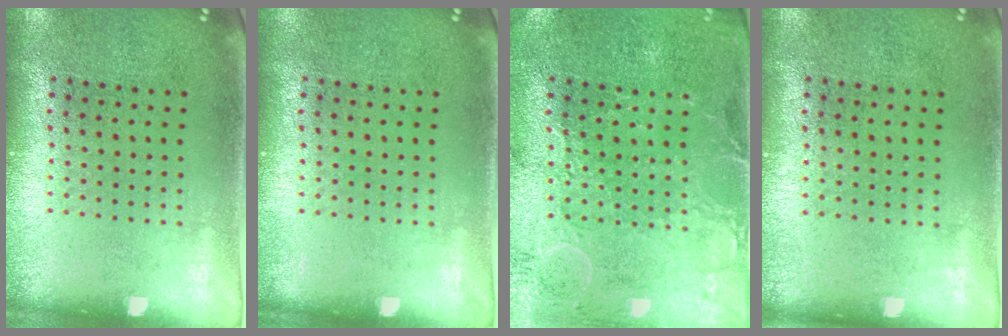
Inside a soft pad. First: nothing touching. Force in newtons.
{"total": 0.0}
{"total": 0.6, "press": 0.3, "slide": 0.5}
{"total": 0.0}